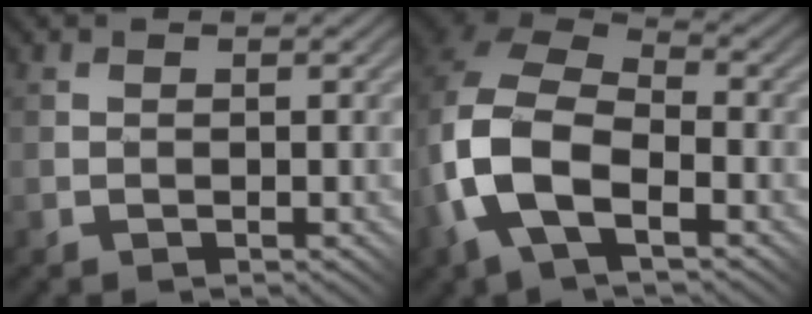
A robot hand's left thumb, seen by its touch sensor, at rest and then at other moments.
{"total": 12.9, "force": [-3.7, 7.8, 9.6], "torque": [-0.228, -0.013, -0.075]}